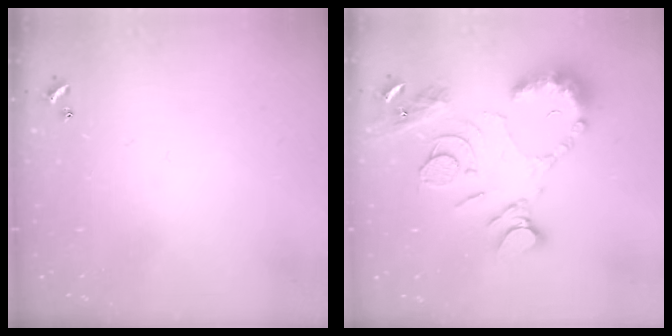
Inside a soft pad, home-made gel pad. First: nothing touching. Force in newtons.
{"total": 14.6, "press": 14.5, "slide": 1.7}